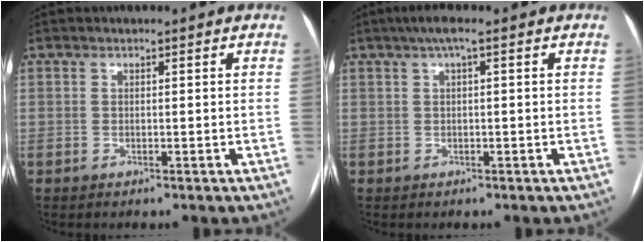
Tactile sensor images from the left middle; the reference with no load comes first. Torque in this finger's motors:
{"motor_torque": [0.31, -0.35, 0.20, 0.05]}